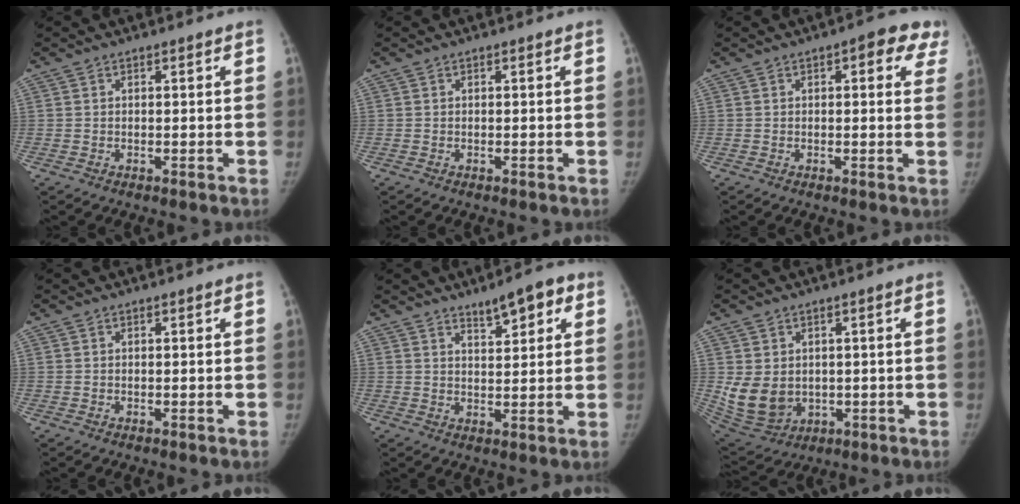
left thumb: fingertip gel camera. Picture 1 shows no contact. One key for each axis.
{"total": 0.0}
{"total": 6.9, "fx": 3.3, "fy": 3.1, "fz": 5.2, "tx": -0.025, "ty": -0.002, "tz": 0.027}
{"total": 0.0}
{"total": 6.3, "fx": 3.8, "fy": 2.1, "fz": 4.6, "tx": -0.051, "ty": -0.015, "tz": 0.054}
{"total": 9.6, "fx": 0.2, "fy": 7.8, "fz": 5.6, "tx": -0.092, "ty": -0.013, "tz": 0.032}